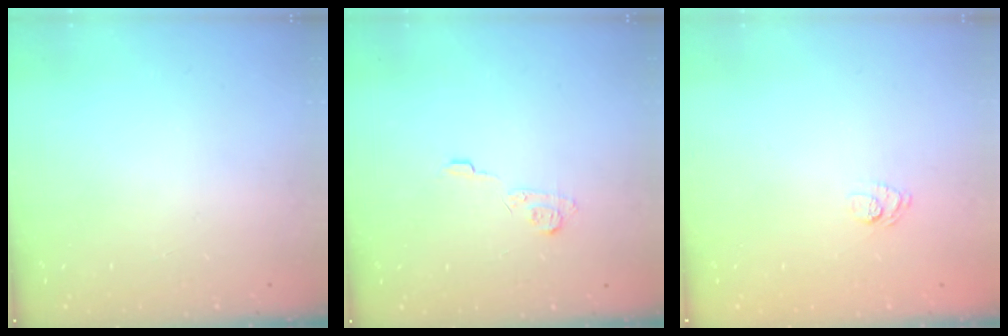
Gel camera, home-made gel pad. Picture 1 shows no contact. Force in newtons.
{"total": 6.2, "press": 6.2, "slide": 0.5}
{"total": 6.6, "press": 6.5, "slide": 1.4}